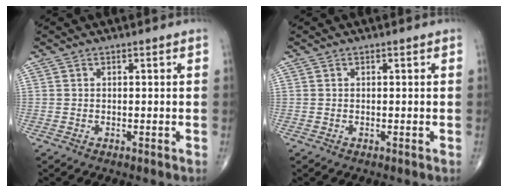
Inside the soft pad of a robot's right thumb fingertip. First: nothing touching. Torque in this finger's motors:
{"motor_torque": [-0.03, 0.03, 0.13, 0.13, 0.00]}